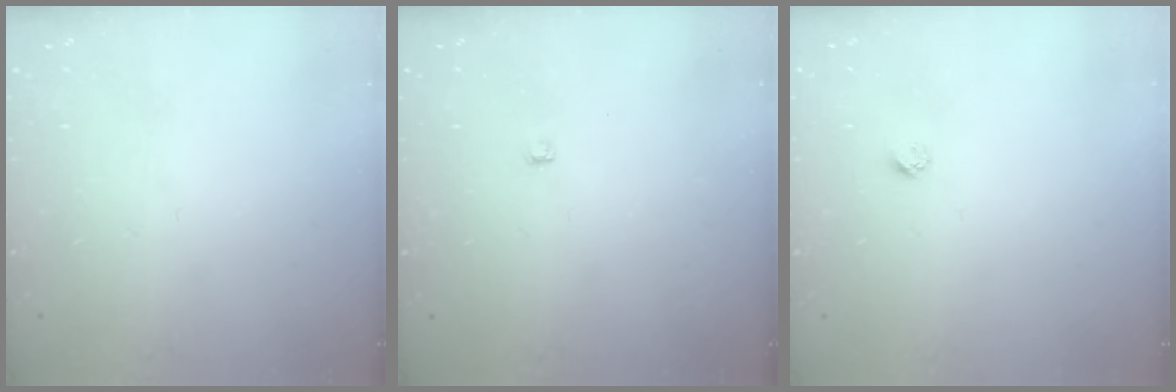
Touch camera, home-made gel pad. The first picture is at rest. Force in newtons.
{"total": 2.8, "press": 2.7, "slide": 0.3}
{"total": 2.3, "press": 2.3, "slide": 0.2}